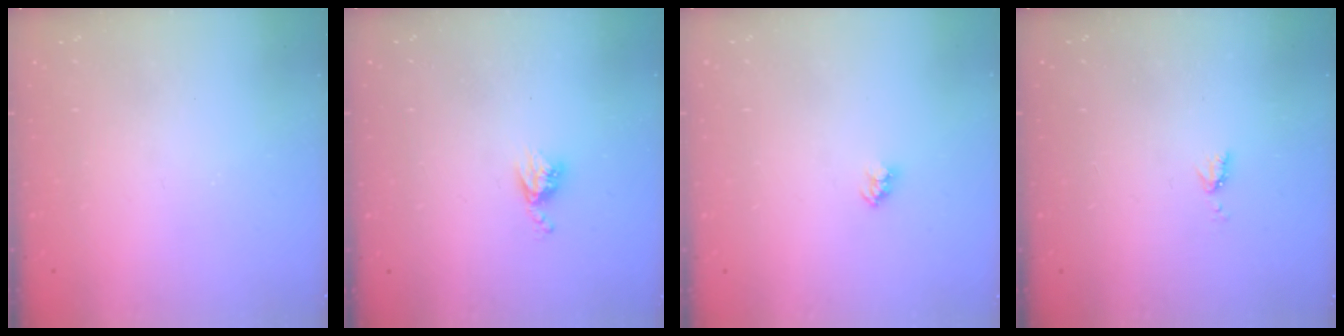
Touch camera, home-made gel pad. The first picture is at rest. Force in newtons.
{"total": 5.1, "press": 5.1, "slide": 0.4}
{"total": 2.5, "press": 2.5, "slide": 0.1}
{"total": 5.2, "press": 5.1, "slide": 0.8}